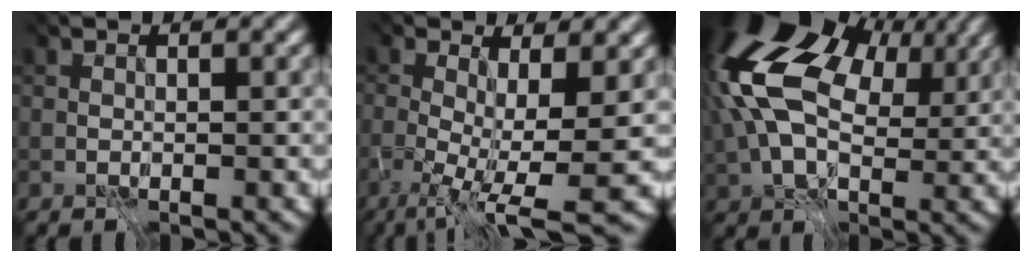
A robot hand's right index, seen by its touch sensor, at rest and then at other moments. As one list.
[{"total": 10.1, "force": [-3.1, 2.9, 9.1], "torque": [-0.122, -0.024, -0.013]}, {"total": 13.9, "force": [3.5, 8.8, 10.2], "torque": [-0.198, 0.011, 0.100]}]